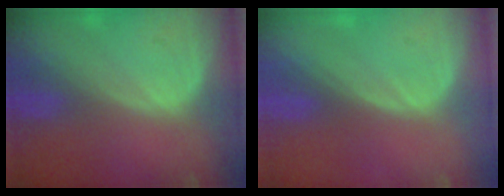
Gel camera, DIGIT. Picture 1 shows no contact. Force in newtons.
{"total": 0.0}